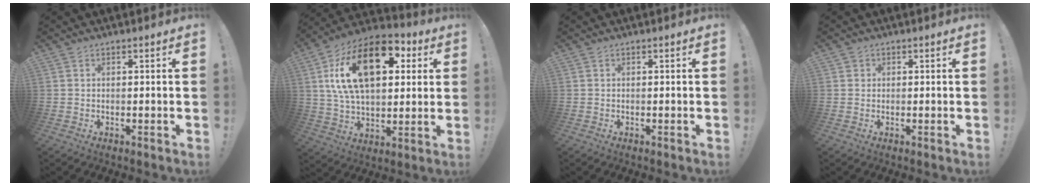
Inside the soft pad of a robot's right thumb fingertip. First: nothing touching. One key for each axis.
{"total": 22.5, "fx": 7.4, "fy": 12.9, "fz": 16.9, "tx": -0.286, "ty": -0.022, "tz": 0.126}
{"total": 0.0}
{"total": 1.2, "fx": 0.4, "fy": 1.1, "fz": 0.1, "tx": -0.003, "ty": 0.001, "tz": 0.008}